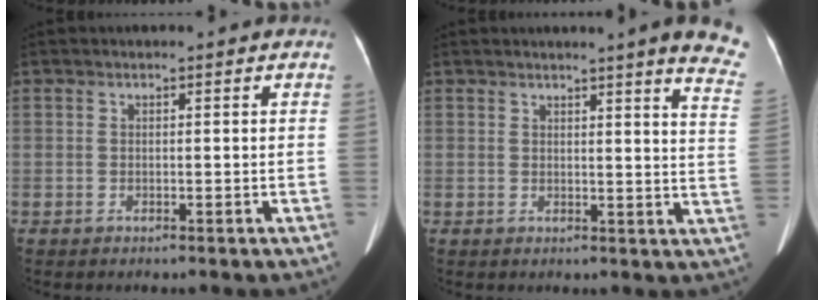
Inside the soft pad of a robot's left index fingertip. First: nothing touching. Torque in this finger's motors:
{"motor_torque": [0.36, -0.67, 0.03, 0.05]}